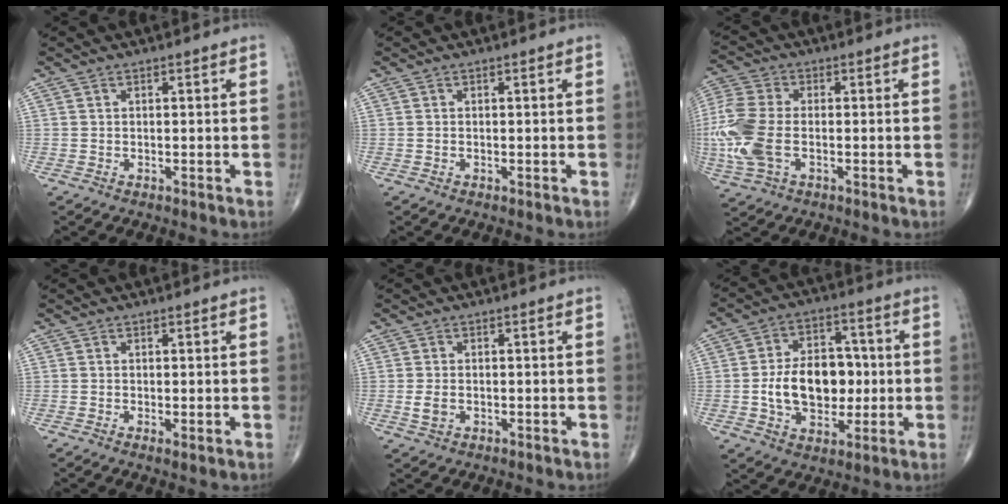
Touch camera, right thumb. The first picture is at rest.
{"total": 0.0}
{"total": 13.7, "force": [-2.2, 7.9, 11.0], "torque": [-0.289, 0.002, -0.042]}
{"total": 1.0, "force": [-0.1, 0.3, 1.0], "torque": [-0.019, -0.005, -0.003]}
{"total": 2.5, "force": [-0.4, 1.7, 1.8], "torque": [-0.039, 0.000, -0.005]}
{"total": 14.3, "force": [-0.8, 9.6, 10.5], "torque": [-0.141, 0.021, -0.007]}